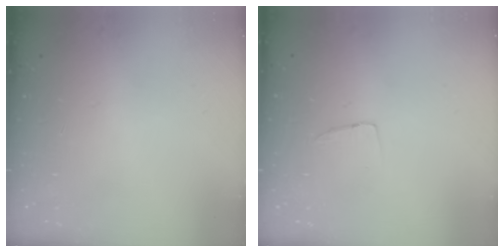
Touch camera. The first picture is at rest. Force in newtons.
{"total": 2.9, "press": 2.9, "slide": 0.1}